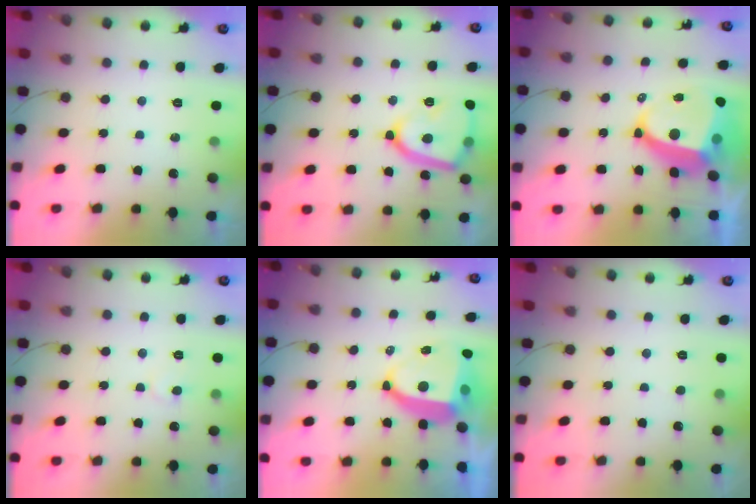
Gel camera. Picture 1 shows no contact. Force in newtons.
{"total": 16.4, "press": 16.4, "slide": 1.4}
{"total": 13.5, "press": 13.4, "slide": 1.5}
{"total": 4.7, "press": 4.6, "slide": 0.5}
{"total": 10.2, "press": 10.1, "slide": 1.0}
{"total": 2.5, "press": 2.5, "slide": 0.3}